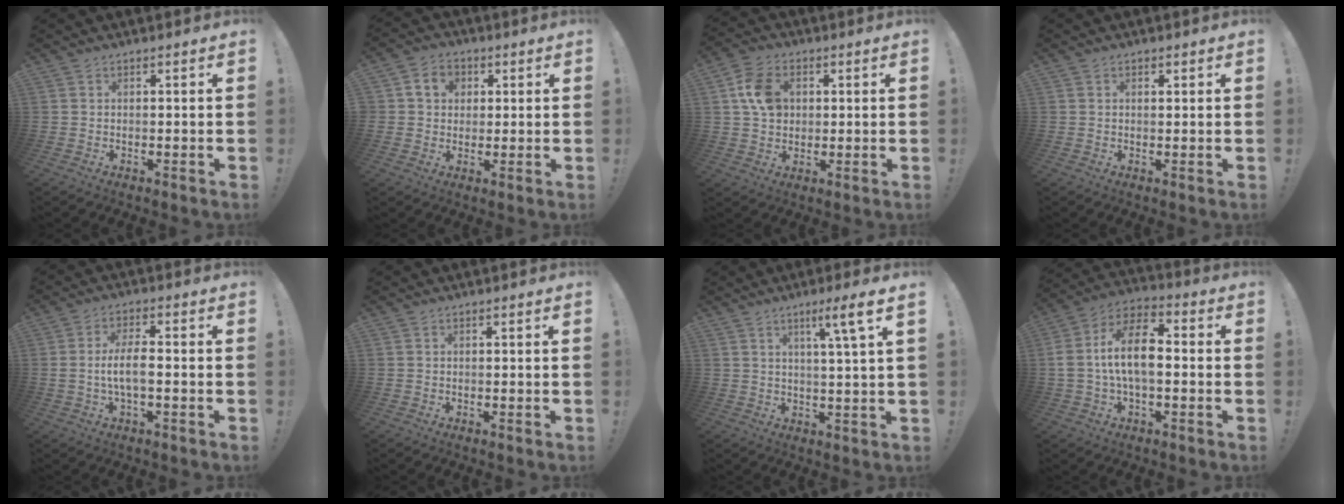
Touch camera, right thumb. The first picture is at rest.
{"total": 6.9, "force": [2.2, 5.8, 3.0], "torque": [-0.051, 0.006, 0.044]}
{"total": 10.3, "force": [2.4, 7.9, 6.2], "torque": [-0.095, 0.009, 0.048]}
{"total": 0.8, "force": [0.6, 0.5, 0.3], "torque": [0.007, -0.005, 0.010]}
{"total": 7.2, "force": [-1.2, 2.2, 6.8], "torque": [-0.141, 0.003, -0.023]}
{"total": 0.0}
{"total": 7.4, "force": [3.2, -0.9, 6.6], "torque": [-0.098, -0.013, 0.040]}
{"total": 14.3, "force": [-0.2, 7.8, 12.1], "torque": [-0.235, 0.014, -0.001]}